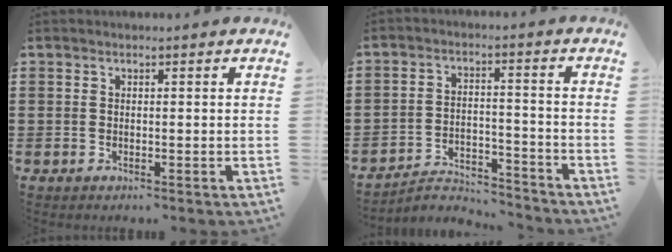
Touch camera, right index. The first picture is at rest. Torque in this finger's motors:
{"motor_torque": [-1.46, 0.38, -1.05, -0.21]}